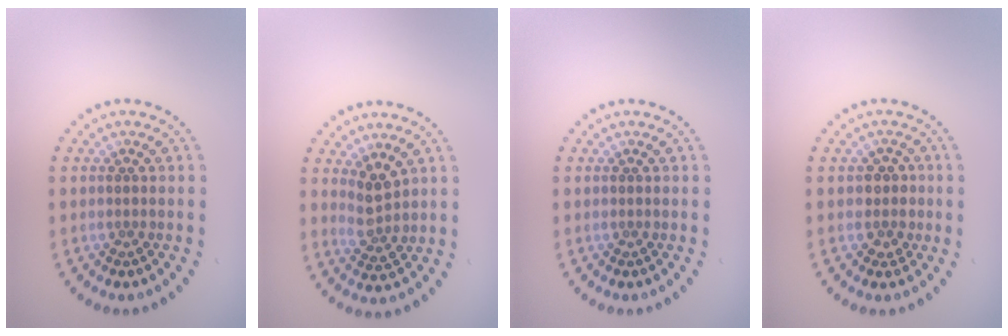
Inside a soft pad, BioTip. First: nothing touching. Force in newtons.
{"total": 2.3, "press": 2.1, "slide": 1.0}
{"total": 0.0}
{"total": 1.9, "press": 1.6, "slide": 1.0}